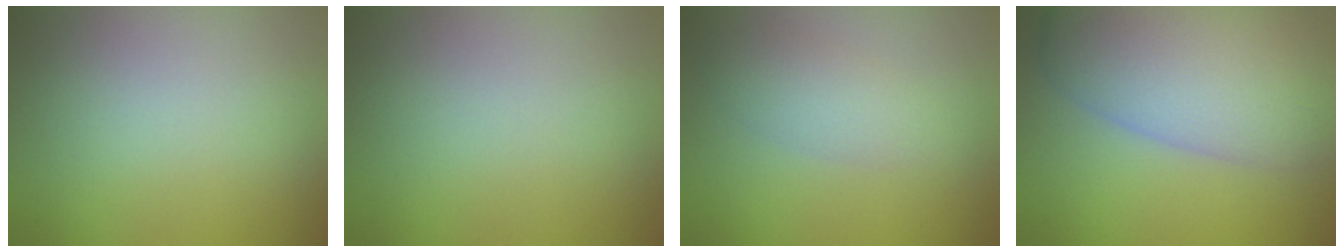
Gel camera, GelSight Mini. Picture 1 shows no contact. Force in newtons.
{"total": 0.0}
{"total": 2.4, "press": 2.4, "slide": 0.0}
{"total": 11.3, "press": 11.3, "slide": 0.8}